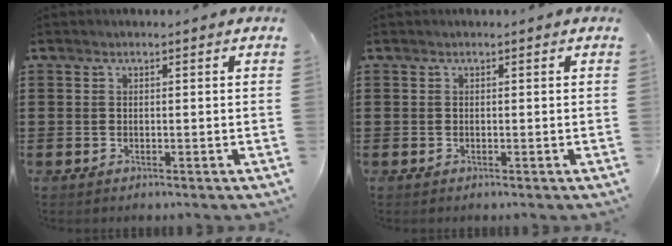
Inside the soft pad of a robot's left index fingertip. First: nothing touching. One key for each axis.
{"total": 0.0}